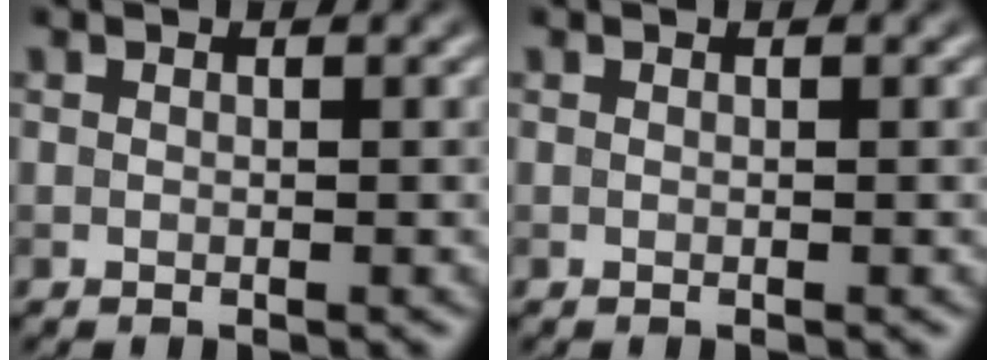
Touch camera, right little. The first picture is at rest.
{"total": 0.0}